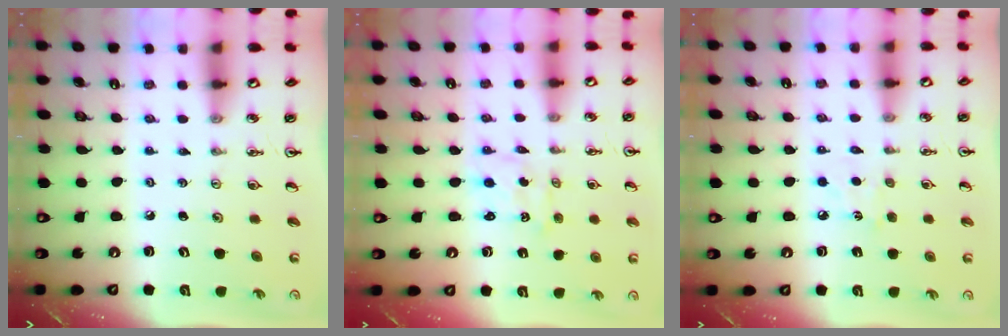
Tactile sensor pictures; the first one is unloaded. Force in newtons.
{"total": 0.7, "press": 0.7, "slide": 0.1}
{"total": 6.0, "press": 6.0, "slide": 0.7}